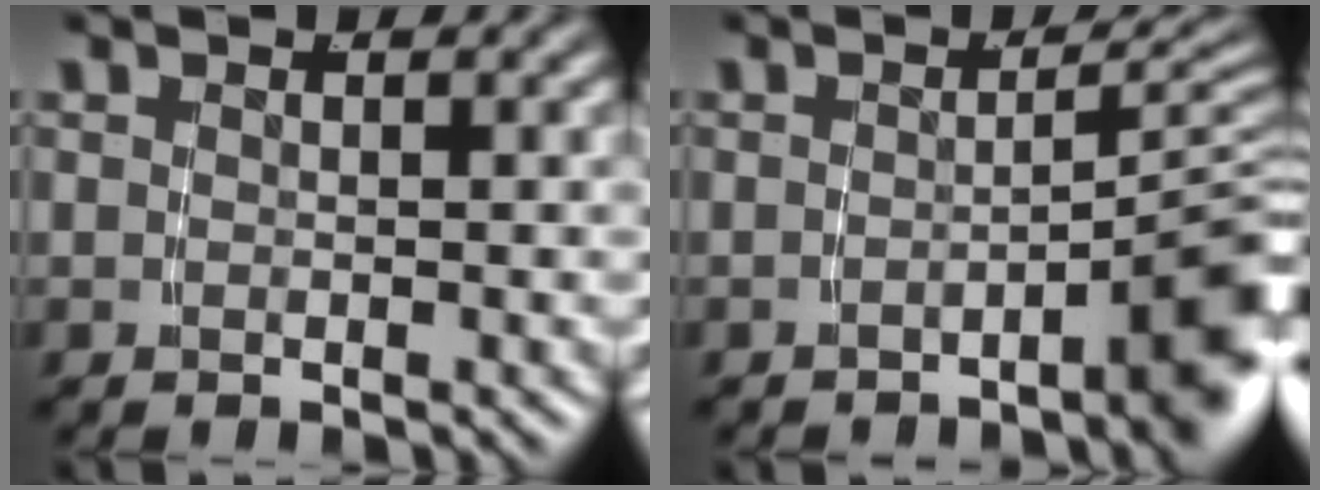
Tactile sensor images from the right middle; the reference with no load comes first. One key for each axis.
{"total": 6.0, "fx": -2.6, "fy": 1.6, "fz": 5.1, "tx": -0.045, "ty": 0.005, "tz": -0.044}